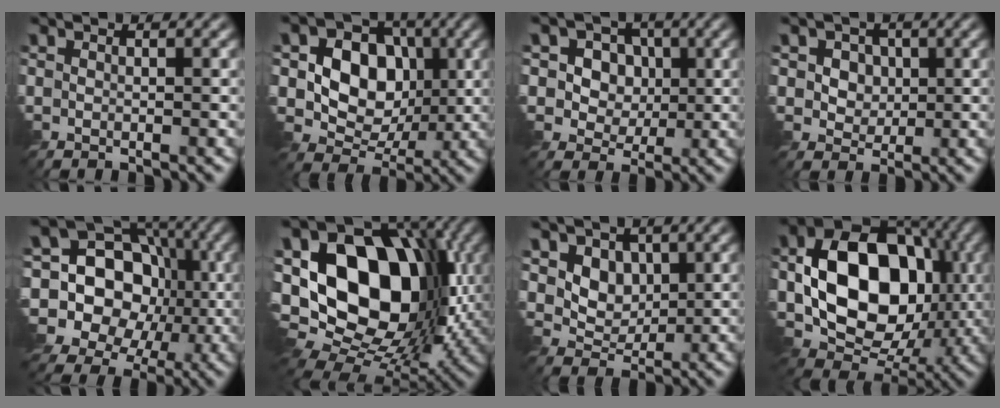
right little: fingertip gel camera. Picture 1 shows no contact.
{"total": 7.4, "force": [0.7, 6.0, 4.3], "torque": [-0.072, -0.004, -0.002]}
{"total": 8.7, "force": [3.1, 7.2, 3.6], "torque": [-0.079, 0.016, 0.034]}
{"total": 3.7, "force": [1.2, 3.1, 1.7], "torque": [-0.039, -0.001, 0.021]}
{"total": 18.1, "force": [-0.5, 15.9, 8.6], "torque": [-0.188, 0.047, -0.051]}
{"total": 17.3, "force": [1.2, 12.3, 12.0], "torque": [-0.217, 0.002, 0.024]}
{"total": 3.8, "force": [1.1, 3.0, 2.0], "torque": [-0.047, -0.021, 0.022]}
{"total": 13.6, "force": [0.3, 10.0, 9.2], "torque": [-0.133, -0.007, 0.005]}